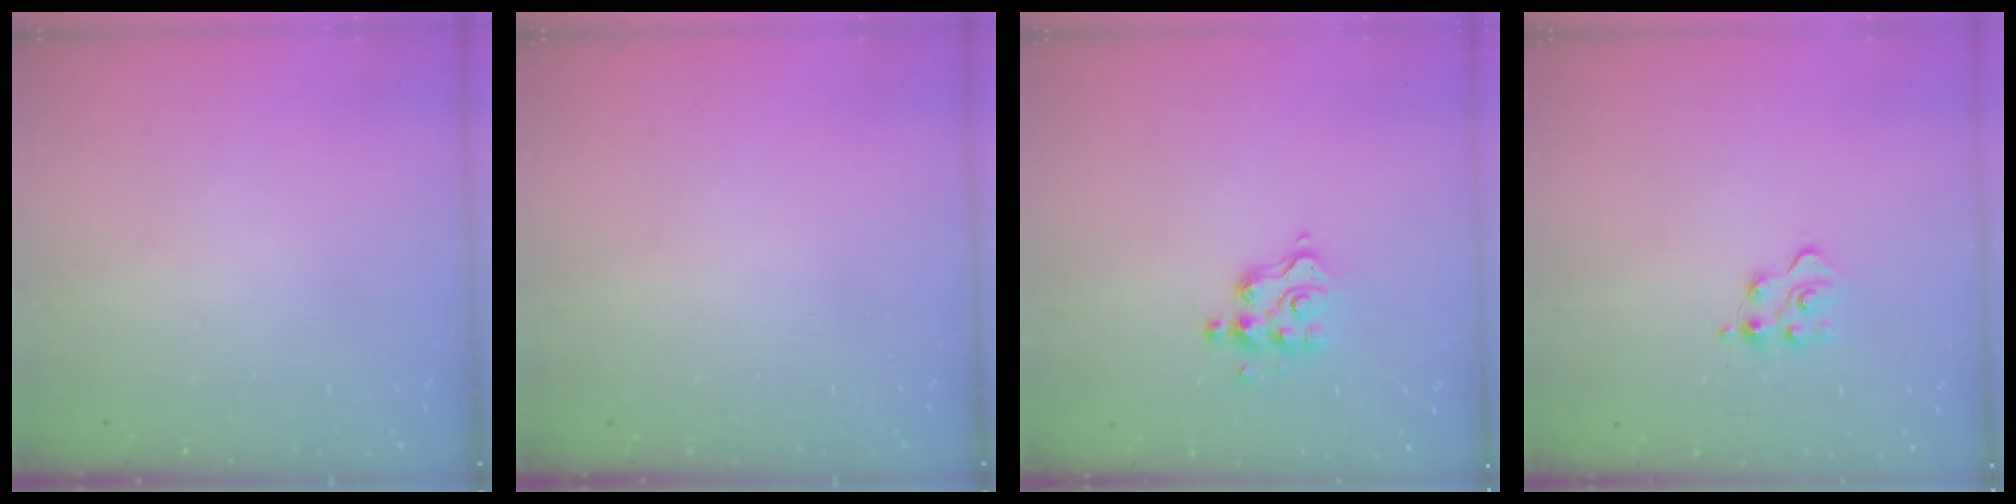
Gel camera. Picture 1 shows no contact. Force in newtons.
{"total": 0.0}
{"total": 6.8, "press": 6.8, "slide": 0.3}
{"total": 4.7, "press": 4.6, "slide": 0.6}